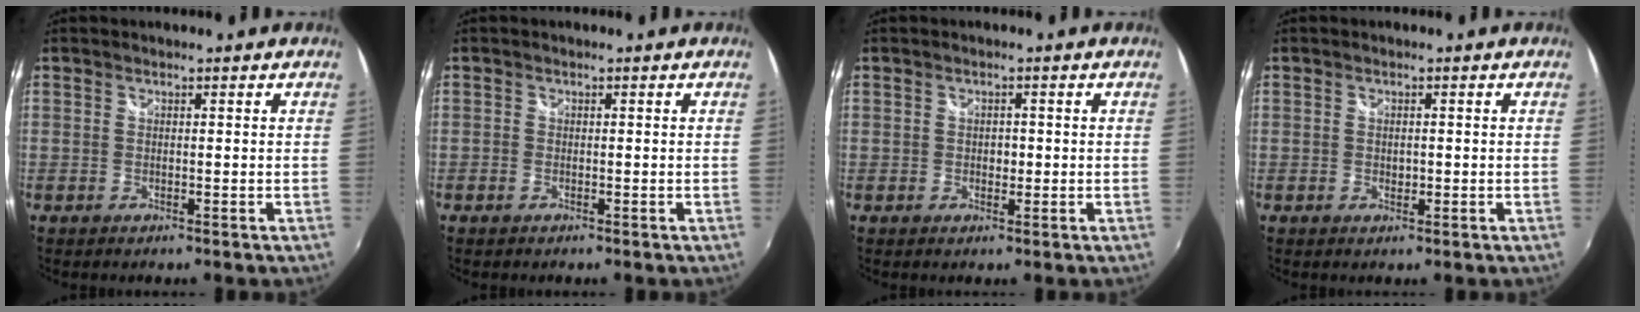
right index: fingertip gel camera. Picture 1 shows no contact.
{"total": 0.9, "force": [-0.7, 0.6, 0.1], "torque": [-0.004, -0.003, -0.015]}
{"total": 1.4, "force": [-0.2, 1.2, 0.7], "torque": [-0.008, 0.000, -0.003]}
{"total": 1.0, "force": [-0.1, 0.8, 0.6], "torque": [-0.008, -0.001, -0.002]}